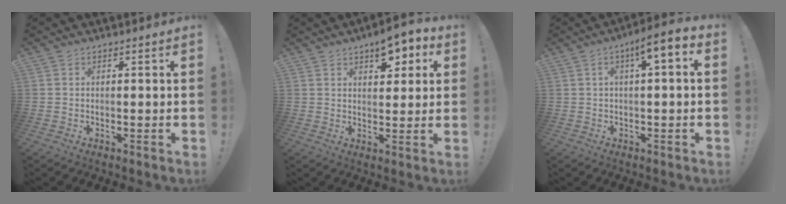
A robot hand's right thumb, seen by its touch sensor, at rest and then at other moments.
{"total": 8.0, "force": [4.4, 4.4, 5.0], "torque": [-0.045, -0.026, 0.072]}
{"total": 6.5, "force": [1.2, 1.3, 6.3], "torque": [-0.094, -0.009, 0.014]}